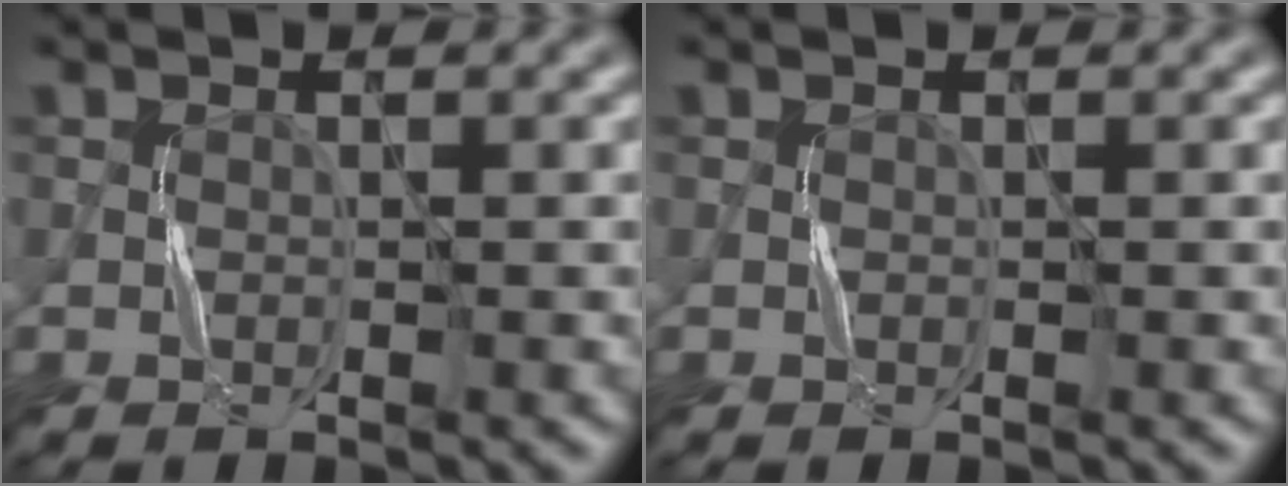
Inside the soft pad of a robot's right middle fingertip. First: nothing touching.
{"total": 0.0}